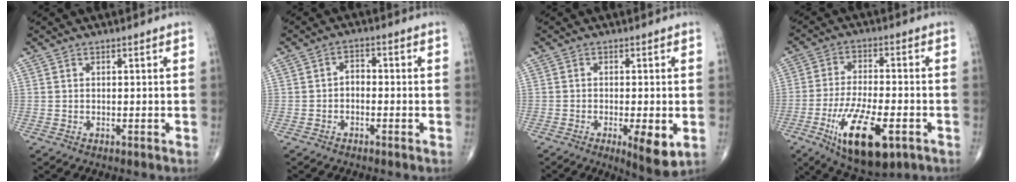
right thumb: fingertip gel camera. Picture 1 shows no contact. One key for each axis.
{"total": 2.4, "fx": -0.8, "fy": 1.6, "fz": 1.6, "tx": -0.015, "ty": 0.019, "tz": -0.025}
{"total": 7.1, "fx": -2.1, "fy": 1.9, "fz": 6.5, "tx": -0.098, "ty": -0.017, "tz": -0.030}
{"total": 15.9, "fx": -6.5, "fy": 6.2, "fz": 13.1, "tx": -0.232, "ty": 0.006, "tz": -0.099}